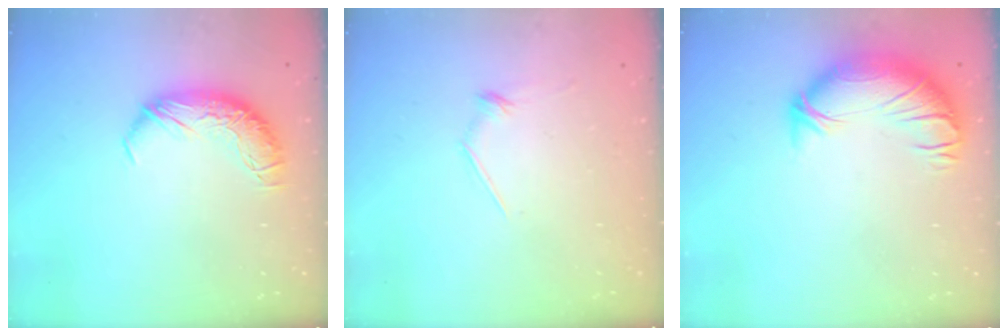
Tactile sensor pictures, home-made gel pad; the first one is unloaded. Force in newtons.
{"total": 7.1, "press": 7.0, "slide": 0.8}
{"total": 3.2, "press": 0.5, "slide": 3.2}